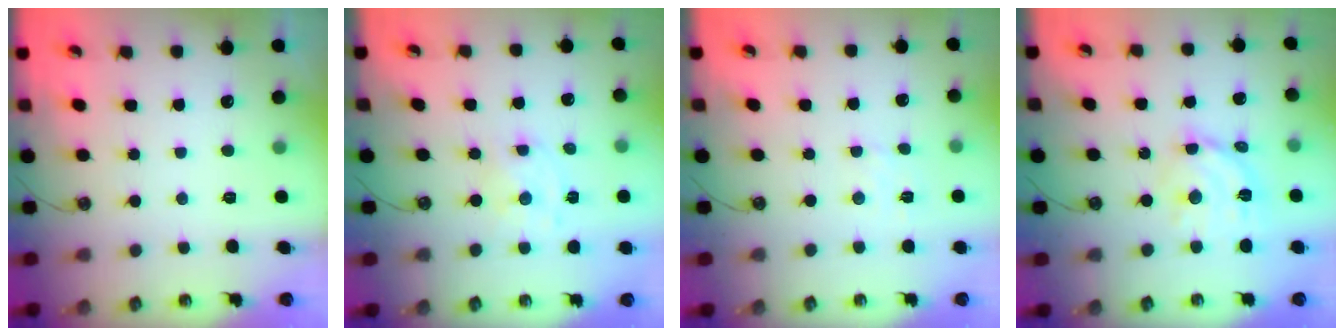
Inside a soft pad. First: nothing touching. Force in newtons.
{"total": 2.8, "press": 2.7, "slide": 0.7}
{"total": 2.9, "press": 2.9, "slide": 0.4}
{"total": 12.6, "press": 12.5, "slide": 1.0}